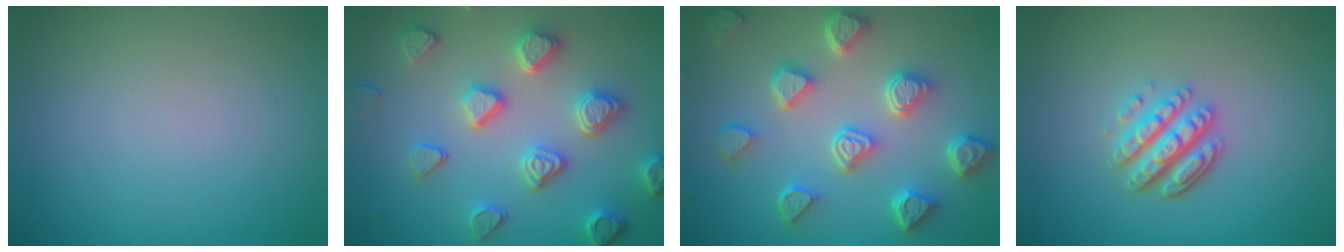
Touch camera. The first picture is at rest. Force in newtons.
{"total": 4.8, "press": 4.6, "slide": 1.2}
{"total": 6.8, "press": 5.5, "slide": 4.0}
{"total": 4.4, "press": 3.3, "slide": 2.9}